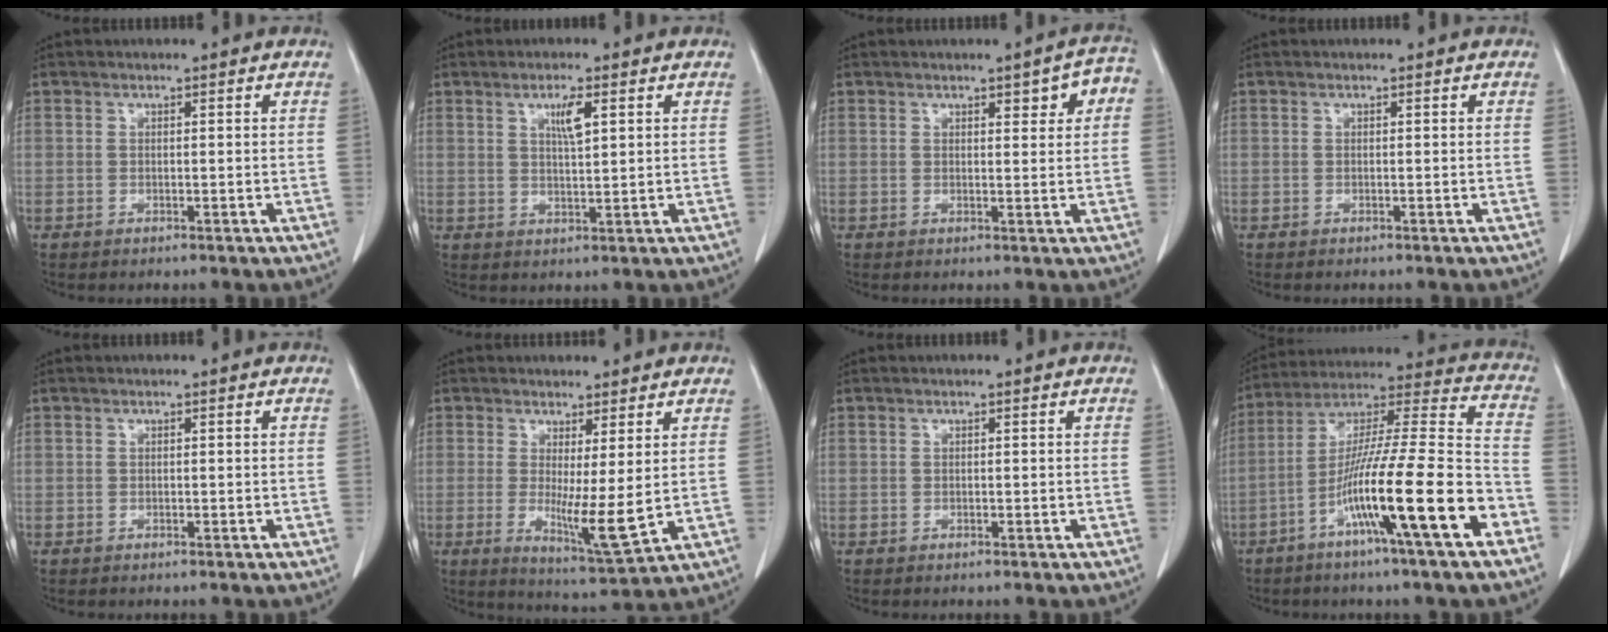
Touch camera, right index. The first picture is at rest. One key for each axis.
{"total": 3.7, "fx": 1.6, "fy": 0.4, "fz": 3.3, "tx": -0.058, "ty": -0.001, "tz": 0.028}
{"total": 4.4, "fx": 1.7, "fy": 1.3, "fz": 3.9, "tx": -0.044, "ty": 0.012, "tz": 0.018}
{"total": 0.0}
{"total": 0.0}
{"total": 7.3, "fx": 0.3, "fy": 0.4, "fz": 7.3, "tx": -0.134, "ty": -0.033, "tz": 0.012}
{"total": 0.0}
{"total": 19.4, "fx": -8.7, "fy": 0.1, "fz": 17.4, "tx": -0.304, "ty": -0.014, "tz": -0.154}